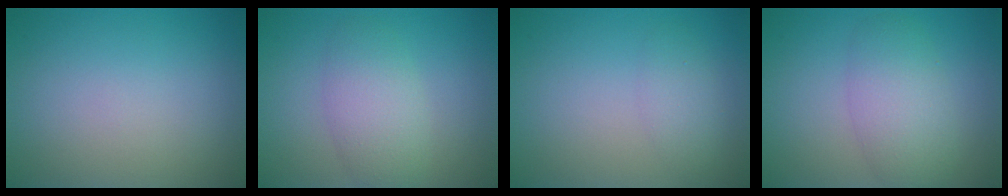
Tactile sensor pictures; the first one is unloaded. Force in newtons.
{"total": 3.9, "press": 3.9, "slide": 0.1}
{"total": 1.8, "press": 1.8, "slide": 0.0}
{"total": 4.3, "press": 4.3, "slide": 0.1}